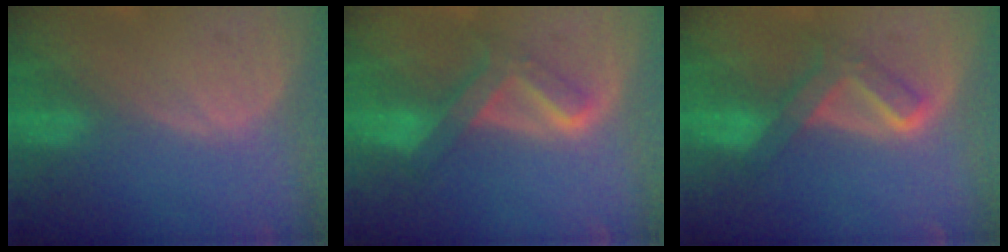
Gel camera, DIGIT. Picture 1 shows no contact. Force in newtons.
{"total": 6.7, "press": 5.6, "slide": 3.6}
{"total": 5.4, "press": 5.4, "slide": 0.7}